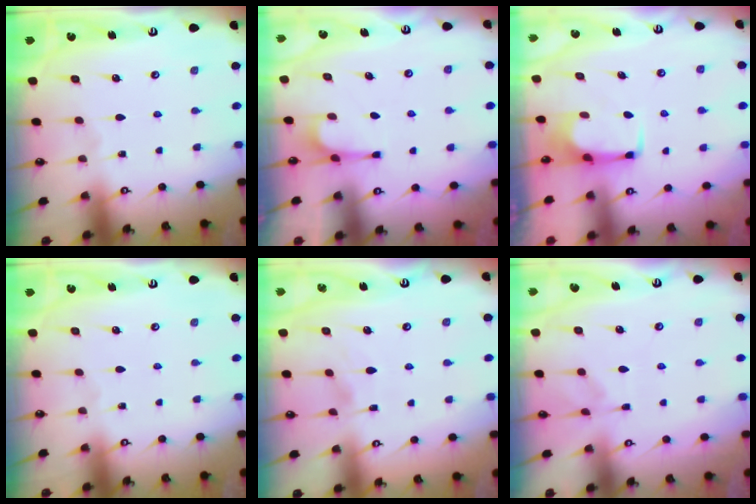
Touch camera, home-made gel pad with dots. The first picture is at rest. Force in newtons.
{"total": 2.1, "press": 1.9, "slide": 0.8}
{"total": 2.7, "press": 2.6, "slide": 0.4}
{"total": 0.0}
{"total": 1.7, "press": 1.4, "slide": 1.0}
{"total": 3.8, "press": 3.6, "slide": 1.2}